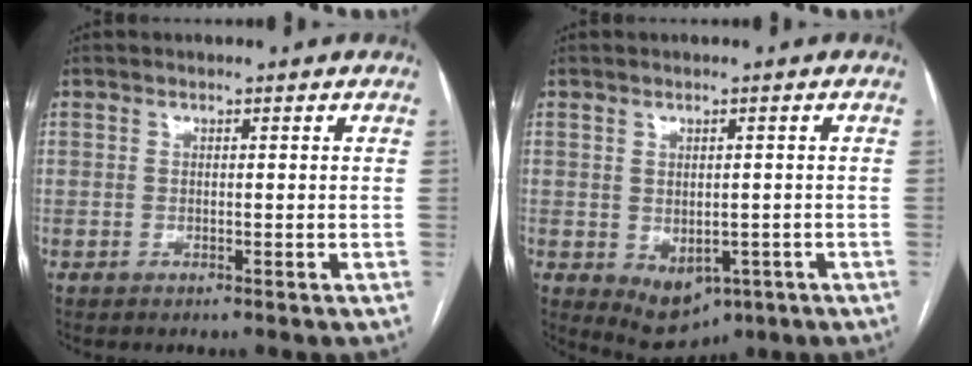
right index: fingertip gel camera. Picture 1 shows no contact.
{"total": 6.6, "force": [-2.5, 4.4, 4.2], "torque": [-0.059, -0.007, -0.022]}